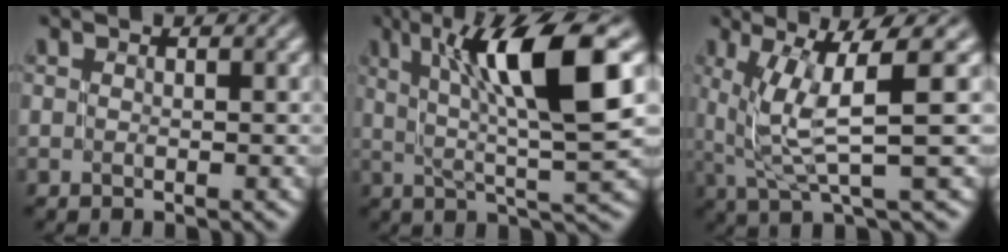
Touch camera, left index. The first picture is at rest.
{"total": 9.9, "force": [3.2, 2.1, 9.2], "torque": [-0.136, 0.005, 0.059]}
{"total": 6.0, "force": [1.4, 1.1, 5.8], "torque": [-0.102, 0.006, 0.028]}